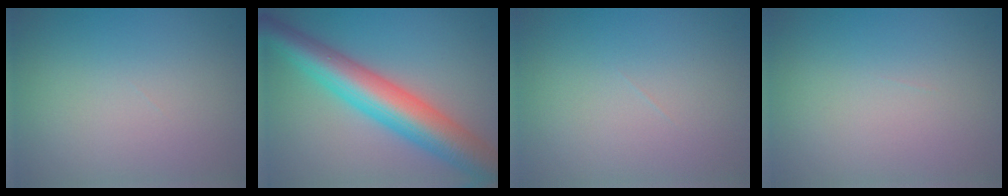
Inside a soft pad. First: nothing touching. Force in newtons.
{"total": 8.8, "press": 8.8, "slide": 0.2}
{"total": 0.0}
{"total": 0.0}